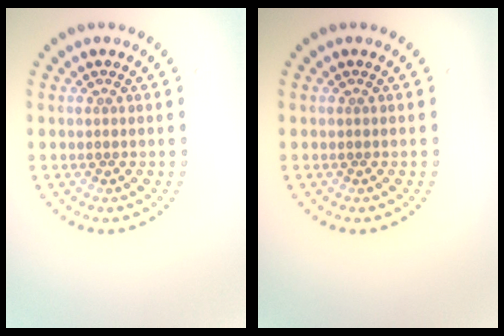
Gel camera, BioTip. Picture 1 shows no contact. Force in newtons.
{"total": 0.0}